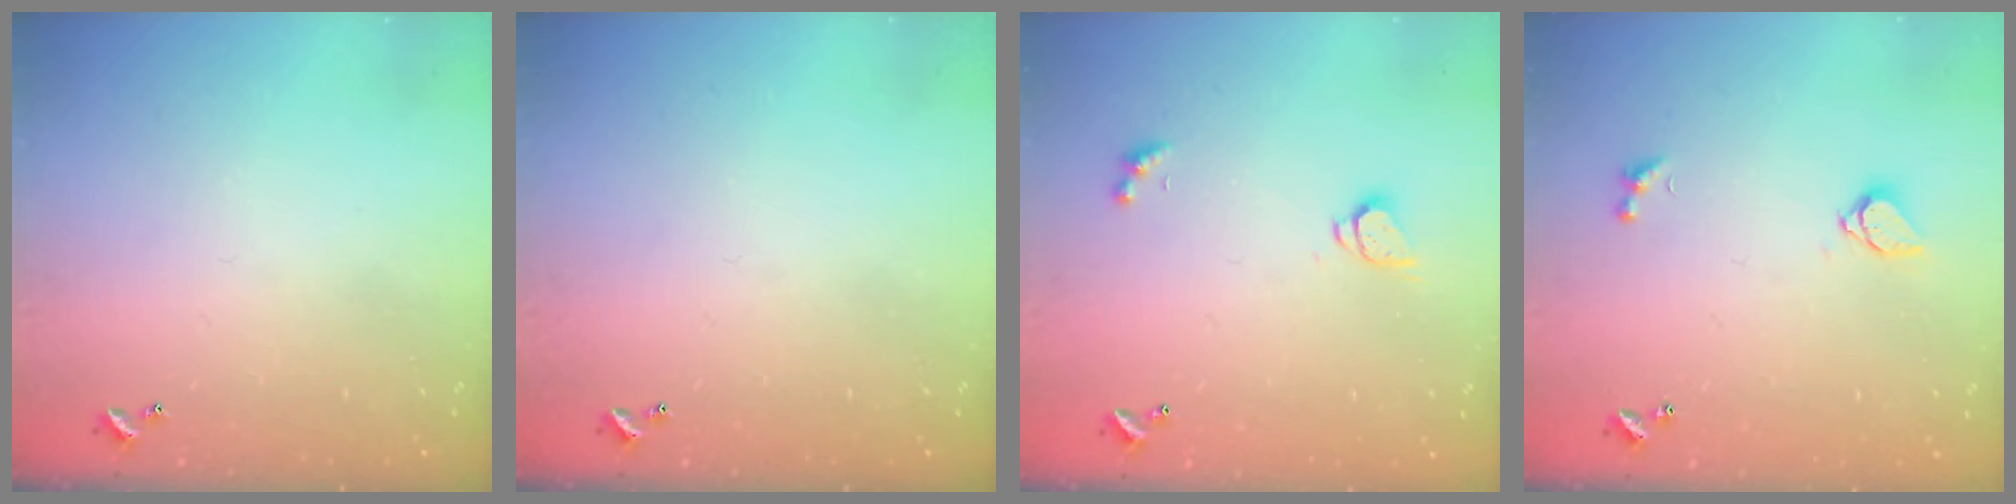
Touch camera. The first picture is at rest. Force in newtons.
{"total": 0.0}
{"total": 1.9, "press": 1.8, "slide": 0.3}
{"total": 1.5, "press": 1.4, "slide": 0.4}